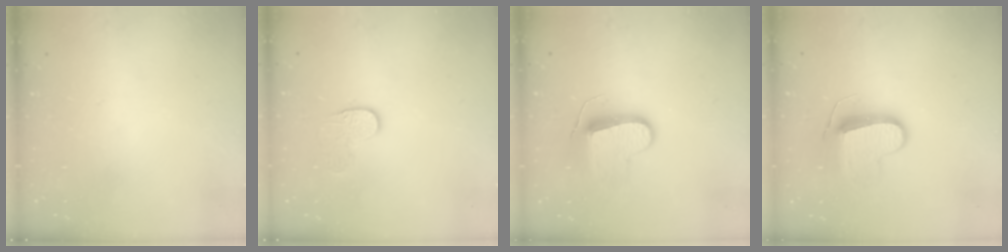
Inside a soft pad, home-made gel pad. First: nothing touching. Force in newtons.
{"total": 7.0, "press": 6.9, "slide": 0.6}
{"total": 10.2, "press": 10.2, "slide": 0.3}
{"total": 10.4, "press": 10.4, "slide": 0.5}